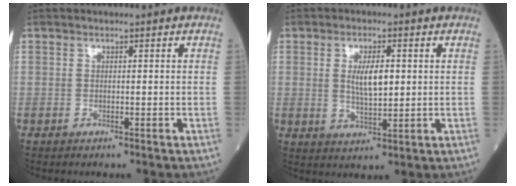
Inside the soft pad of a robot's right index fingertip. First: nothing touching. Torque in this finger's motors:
{"motor_torque": [1.01, 0.16, 0.50, 0.13]}